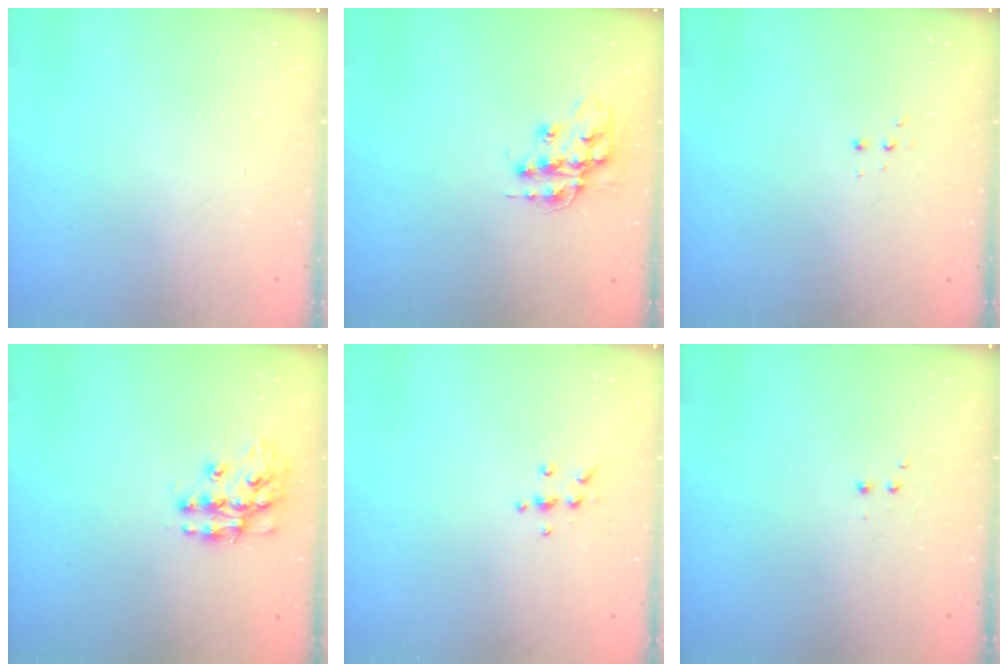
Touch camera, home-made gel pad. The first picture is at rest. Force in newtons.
{"total": 14.0, "press": 14.0, "slide": 0.7}
{"total": 2.8, "press": 2.8, "slide": 0.5}
{"total": 11.9, "press": 11.9, "slide": 0.9}
{"total": 4.9, "press": 4.9, "slide": 0.7}
{"total": 1.9, "press": 1.8, "slide": 0.5}